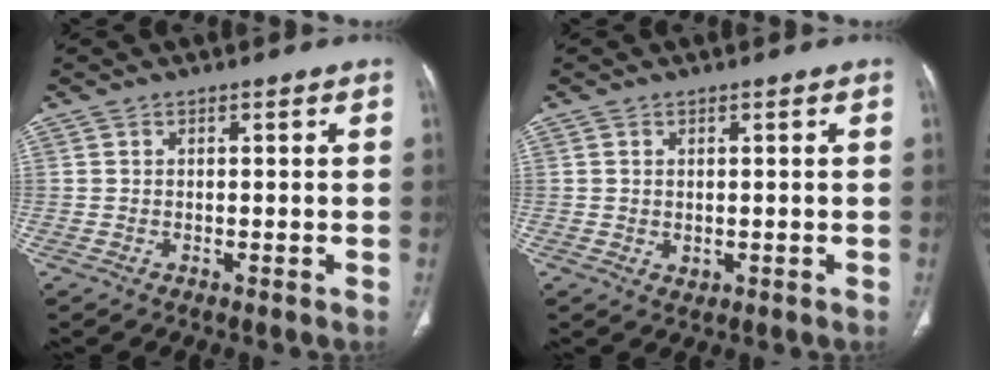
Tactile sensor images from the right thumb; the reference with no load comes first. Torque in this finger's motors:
{"motor_torque": [-0.60, -0.23, -0.40, 0.00, 0.05]}